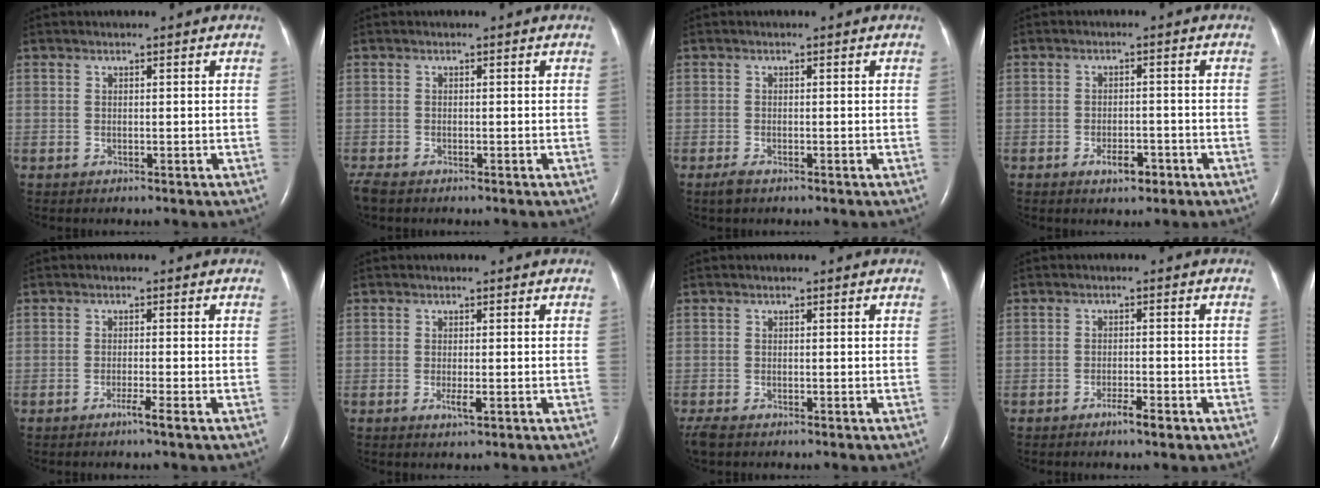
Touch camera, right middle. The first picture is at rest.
{"total": 2.5, "force": [-2.0, 0.8, 1.3], "torque": [-0.034, -0.008, -0.034]}
{"total": 1.5, "force": [-1.0, 0.4, 1.0], "torque": [-0.031, -0.005, -0.018]}
{"total": 3.4, "force": [-1.9, 1.4, 2.4], "torque": [-0.038, 0.003, -0.028]}
{"total": 1.8, "force": [-1.1, -0.5, 1.3], "torque": [-0.025, -0.001, -0.021]}
{"total": 1.6, "force": [-0.6, 0.2, 1.5], "torque": [-0.028, -0.004, -0.009]}
{"total": 2.7, "force": [-2.1, 0.9, 1.5], "torque": [-0.038, -0.010, -0.034]}
{"total": 2.5, "force": [-1.7, 0.3, 1.8], "torque": [-0.031, 0.001, -0.028]}